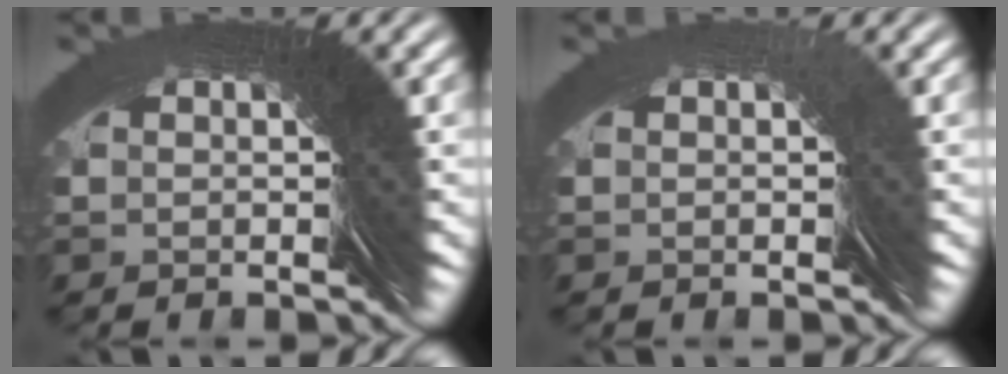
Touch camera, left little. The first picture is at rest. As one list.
[{"total": 2.1, "force": [0.3, -0.7, -1.9], "torque": [0.029, 0.005, 0.004]}]